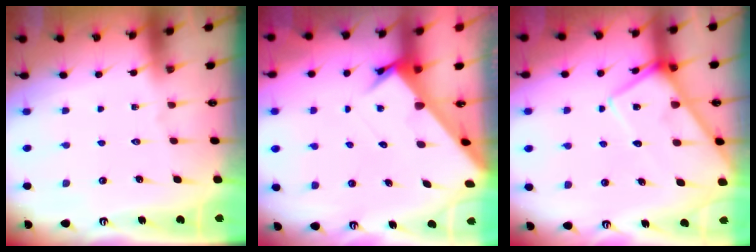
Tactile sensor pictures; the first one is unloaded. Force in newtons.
{"total": 2.9, "press": 2.9, "slide": 0.2}
{"total": 10.2, "press": 10.1, "slide": 1.1}